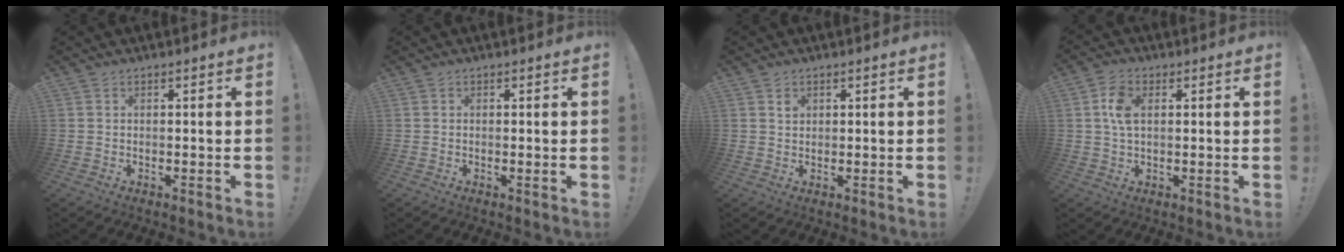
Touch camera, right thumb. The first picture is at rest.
{"total": 0.5, "force": [0.1, 0.2, 0.5], "torque": [-0.006, -0.001, 0.002]}
{"total": 1.5, "force": [0.8, 1.2, 0.4], "torque": [0.005, -0.005, 0.012]}
{"total": 6.4, "force": [1.4, 3.7, 5.0], "torque": [-0.091, 0.002, 0.023]}